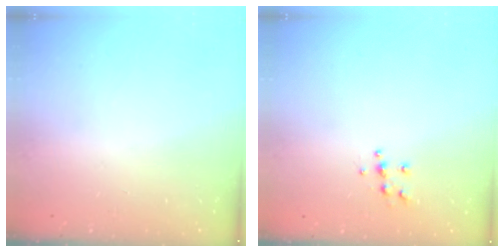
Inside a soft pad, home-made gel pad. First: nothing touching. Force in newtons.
{"total": 5.7, "press": 5.7, "slide": 0.6}